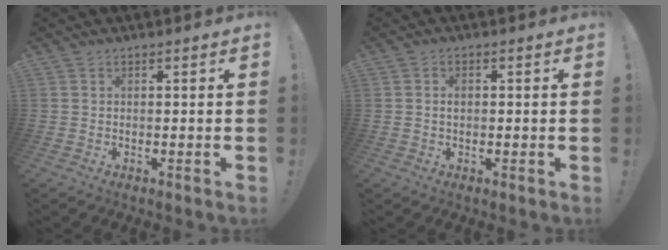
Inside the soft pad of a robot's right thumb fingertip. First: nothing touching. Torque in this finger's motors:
{"motor_torque": [0.24, -0.38, -0.03, 0.19, -0.01]}